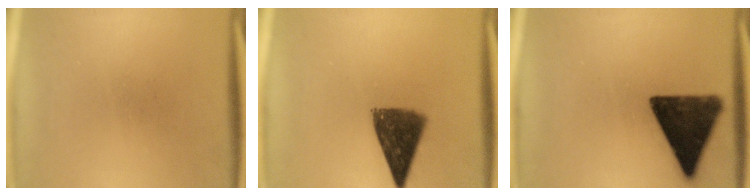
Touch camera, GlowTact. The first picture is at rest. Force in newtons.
{"total": 9.6}
{"total": 14.6}